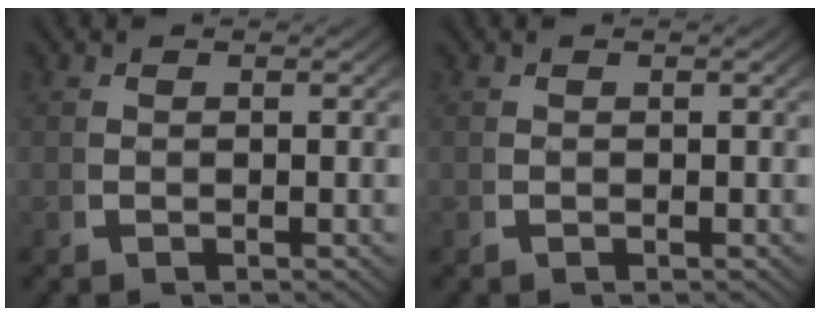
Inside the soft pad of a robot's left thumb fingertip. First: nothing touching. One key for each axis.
{"total": 0.0}